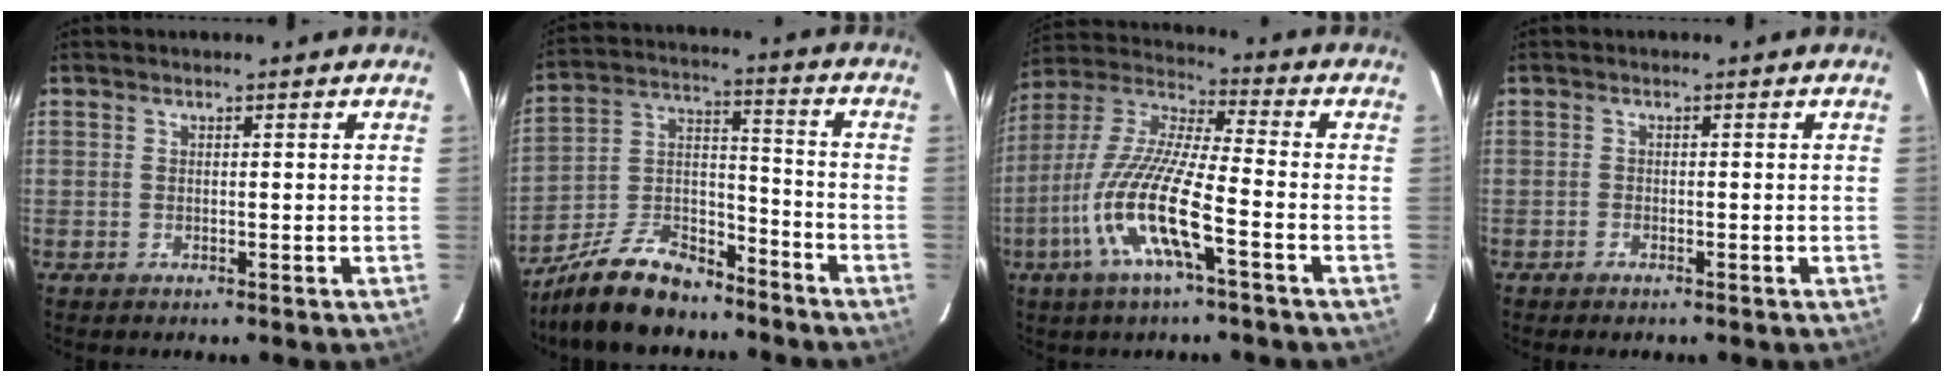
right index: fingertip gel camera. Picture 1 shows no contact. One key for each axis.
{"total": 15.1, "fx": -11.4, "fy": 6.6, "fz": 7.2, "tx": -0.160, "ty": 0.022, "tz": -0.198}
{"total": 15.6, "fx": -6.3, "fy": 2.2, "fz": 14.1, "tx": -0.290, "ty": -0.014, "tz": -0.130}
{"total": 1.0, "fx": -0.9, "fy": 0.5, "fz": 0.3, "tx": -0.011, "ty": 0.001, "tz": -0.019}